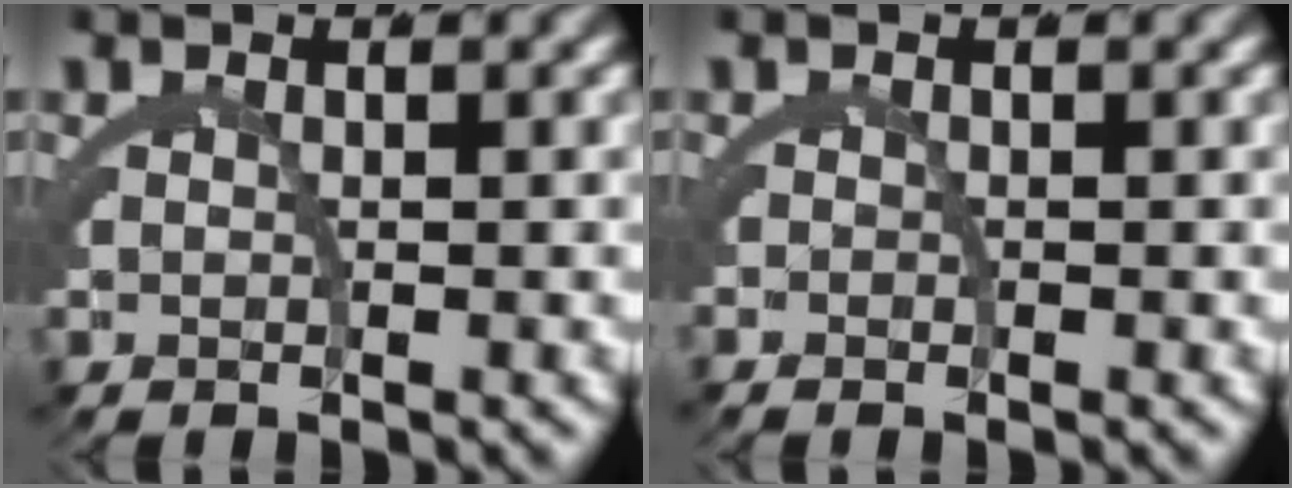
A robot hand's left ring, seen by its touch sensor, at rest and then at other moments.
{"total": 0.6, "force": [-0.5, -0.4, 0.0], "torque": [0.002, -0.009, -0.005]}